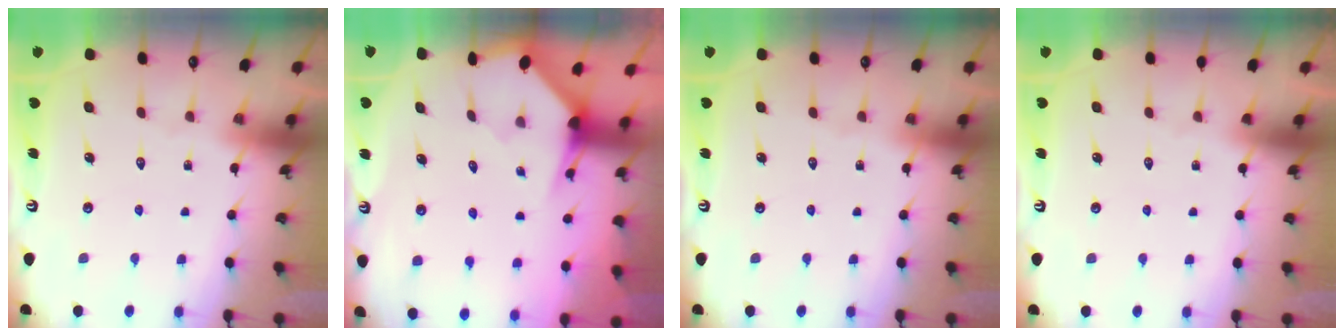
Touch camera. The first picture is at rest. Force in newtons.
{"total": 2.7, "press": 2.7, "slide": 0.2}
{"total": 0.0}
{"total": 0.0}